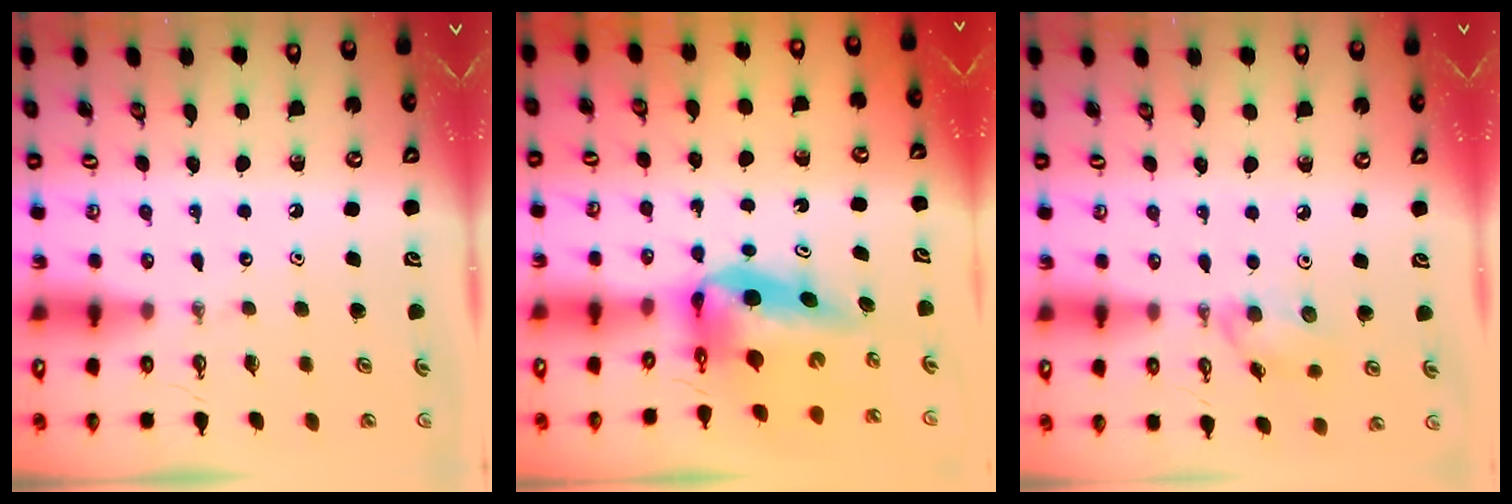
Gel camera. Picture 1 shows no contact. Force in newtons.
{"total": 7.8, "press": 7.1, "slide": 3.3}
{"total": 7.3, "press": 7.1, "slide": 1.2}